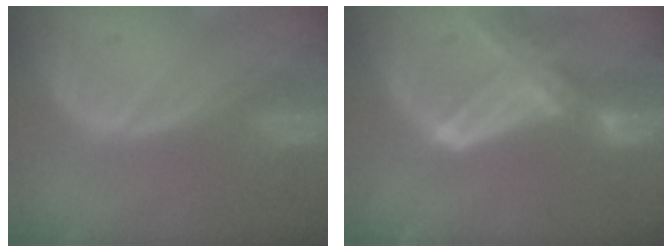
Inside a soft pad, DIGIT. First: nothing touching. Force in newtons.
{"total": 7.7, "press": 6.9, "slide": 3.6}